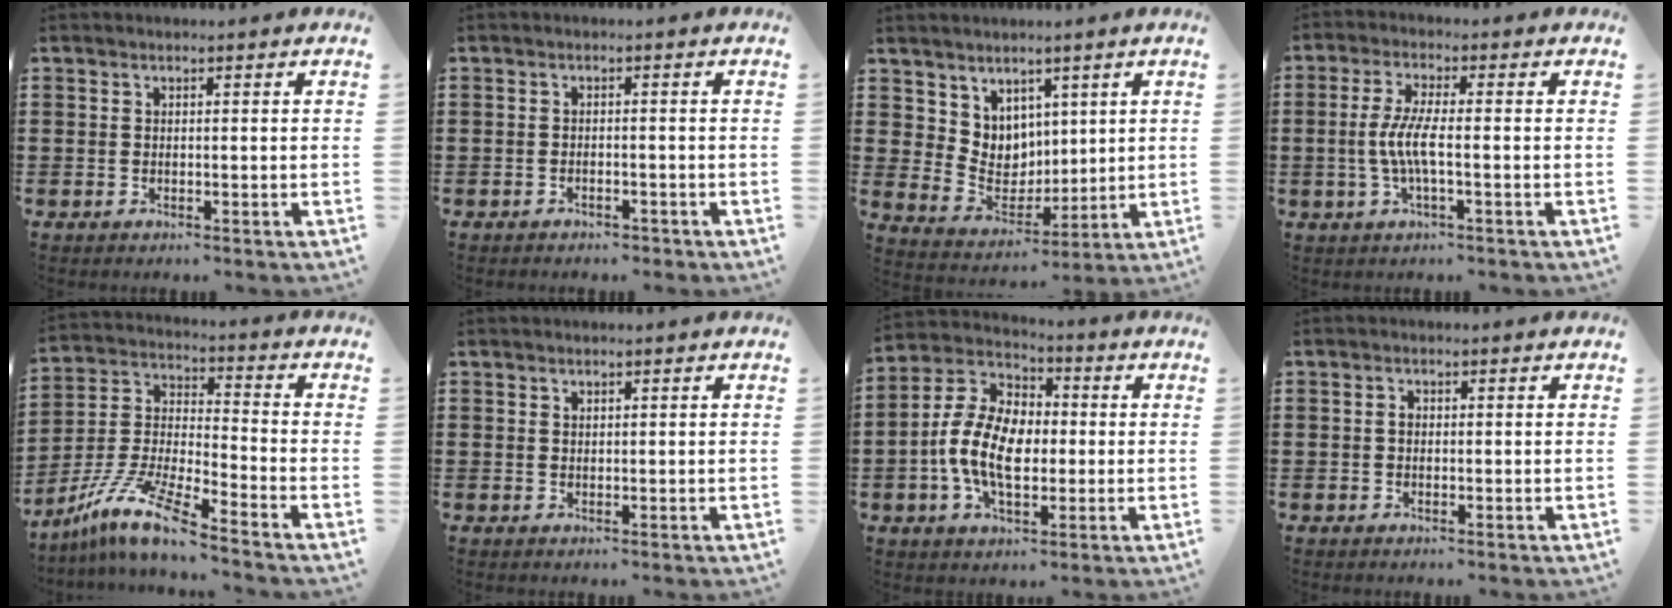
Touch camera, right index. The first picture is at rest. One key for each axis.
{"total": 1.1, "fx": -1.1, "fy": 0.3, "fz": 0.3, "tx": -0.010, "ty": -0.001, "tz": -0.022}
{"total": 6.3, "fx": 4.2, "fy": 4.8, "fz": 0.0, "tx": -0.037, "ty": -0.019, "tz": 0.083}
{"total": 5.3, "fx": -1.1, "fy": 0.8, "fz": 5.1, "tx": -0.120, "ty": -0.010, "tz": -0.031}
{"total": 10.4, "fx": -8.4, "fy": 0.4, "fz": 6.1, "tx": -0.148, "ty": -0.005, "tz": -0.175}
{"total": 0.6, "fx": 0.4, "fy": 0.4, "fz": 0.1, "tx": -0.003, "ty": 0.001, "tz": 0.009}
{"total": 10.7, "fx": -1.6, "fy": 6.7, "fz": 8.2, "tx": -0.199, "ty": 0.005, "tz": -0.035}
{"total": 1.0, "fx": -0.1, "fy": 0.7, "fz": 0.8, "tx": -0.016, "ty": 0.003, "tz": -0.002}